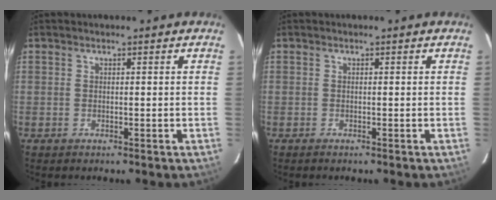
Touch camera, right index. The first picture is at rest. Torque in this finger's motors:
{"motor_torque": [-0.07, 0.09, 0.07, 0.01]}